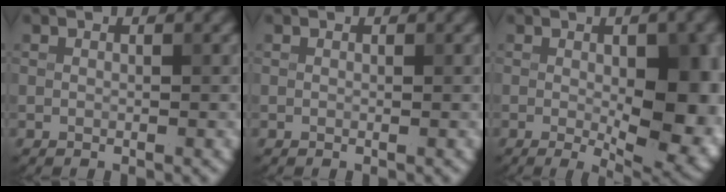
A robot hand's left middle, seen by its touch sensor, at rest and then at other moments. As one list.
[{"total": 0.0}, {"total": 11.6, "force": [-0.7, 4.9, 10.5], "torque": [-0.111, -0.015, 0.001]}]